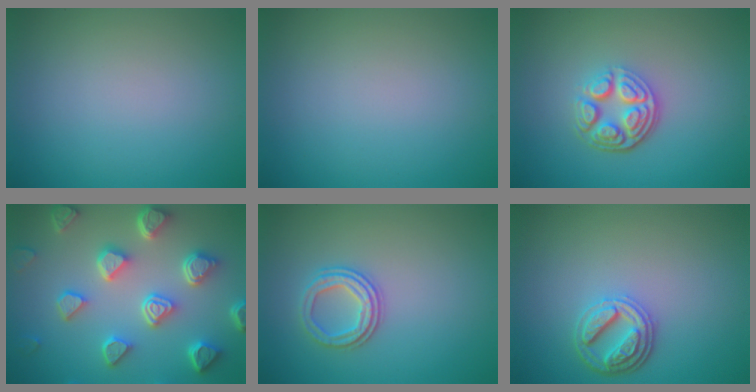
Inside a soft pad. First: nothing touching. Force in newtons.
{"total": 0.0}
{"total": 4.5, "press": 3.3, "slide": 3.1}
{"total": 6.8, "press": 5.3, "slide": 4.1}
{"total": 2.5, "press": 2.4, "slide": 0.9}
{"total": 3.7, "press": 3.0, "slide": 2.1}